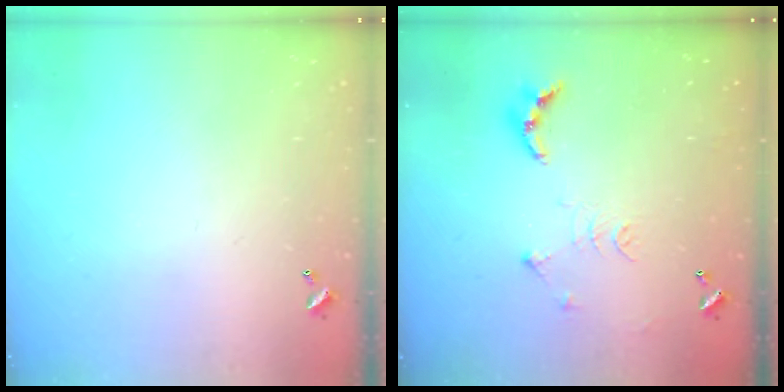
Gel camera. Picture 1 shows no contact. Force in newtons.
{"total": 10.3, "press": 10.2, "slide": 1.0}